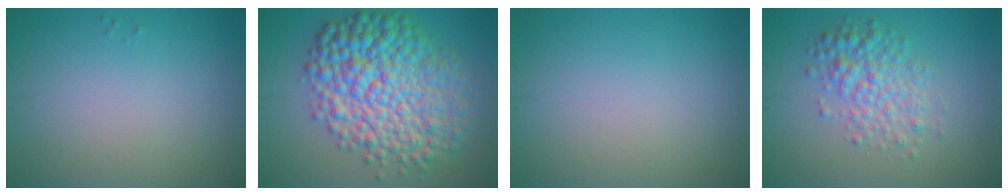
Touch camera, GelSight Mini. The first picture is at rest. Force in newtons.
{"total": 11.0, "press": 11.0, "slide": 0.1}
{"total": 0.0}
{"total": 4.0, "press": 4.0, "slide": 0.0}